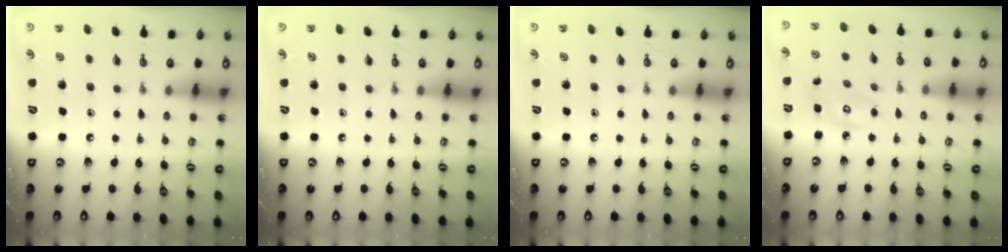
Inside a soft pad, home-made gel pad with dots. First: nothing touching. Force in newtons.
{"total": 0.0}
{"total": 0.0}
{"total": 4.5, "press": 4.4, "slide": 0.2}